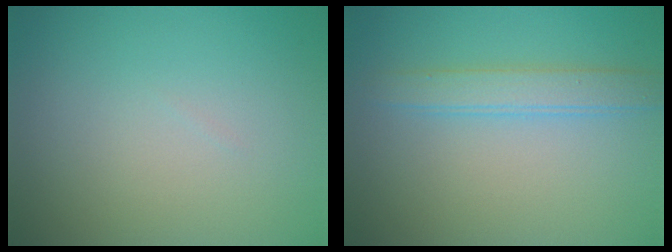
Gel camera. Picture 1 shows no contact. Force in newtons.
{"total": 2.6, "press": 2.6, "slide": 0.1}